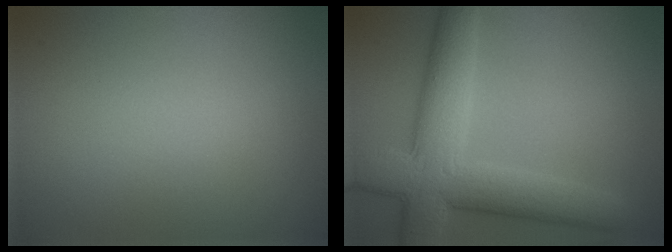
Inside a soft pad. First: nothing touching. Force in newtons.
{"total": 8.3, "press": 8.3, "slide": 0.7}